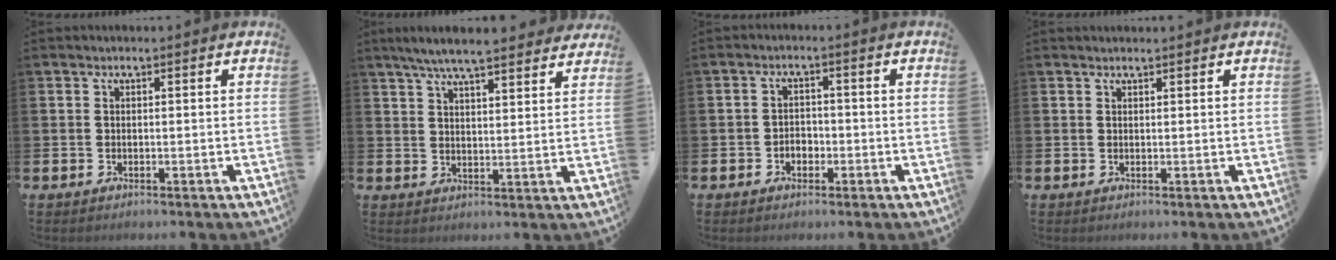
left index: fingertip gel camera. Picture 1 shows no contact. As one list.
[{"total": 6.9, "force": [6.4, 0.6, 2.4], "torque": [-0.057, -0.026, 0.114]}, {"total": 2.0, "force": [-0.9, 1.6, 0.8], "torque": [-0.012, 0.002, -0.023]}, {"total": 0.9, "force": [0.9, 0.0, 0.0], "torque": [0.013, -0.005, 0.013]}]